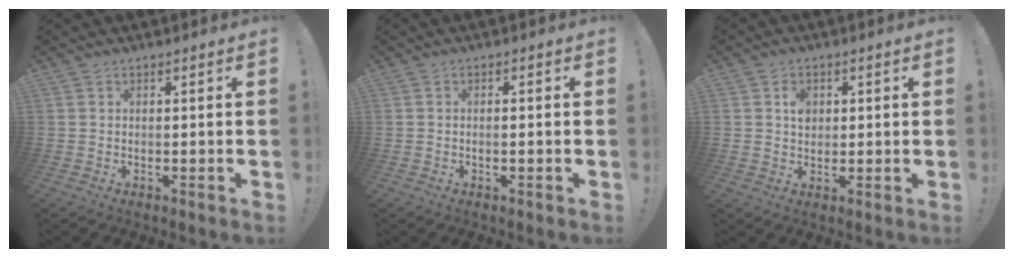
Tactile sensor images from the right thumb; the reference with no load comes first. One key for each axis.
{"total": 1.1, "fx": -0.6, "fy": -0.1, "fz": 0.9, "tx": -0.009, "ty": -0.002, "tz": -0.013}
{"total": 3.9, "fx": 1.0, "fy": 3.1, "fz": 2.0, "tx": -0.011, "ty": -0.006, "tz": 0.014}